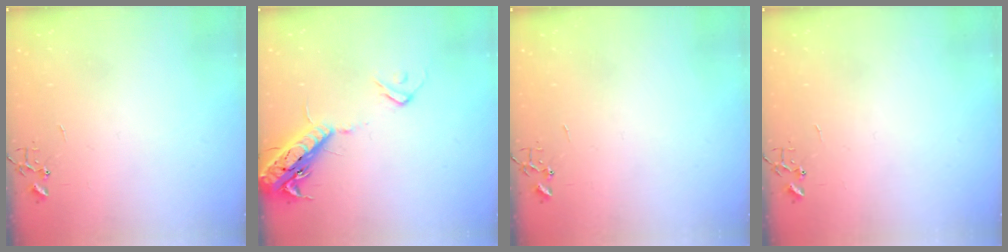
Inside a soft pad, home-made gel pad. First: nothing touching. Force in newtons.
{"total": 17.1, "press": 16.7, "slide": 3.7}
{"total": 0.0}
{"total": 0.0}